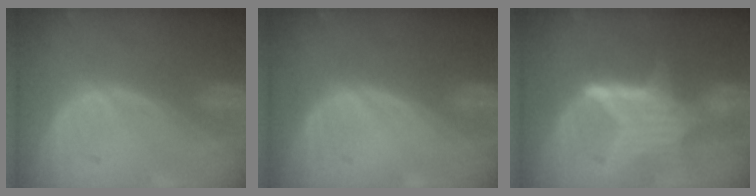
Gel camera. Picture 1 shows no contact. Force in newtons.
{"total": 0.0}
{"total": 6.3, "press": 6.3, "slide": 0.5}